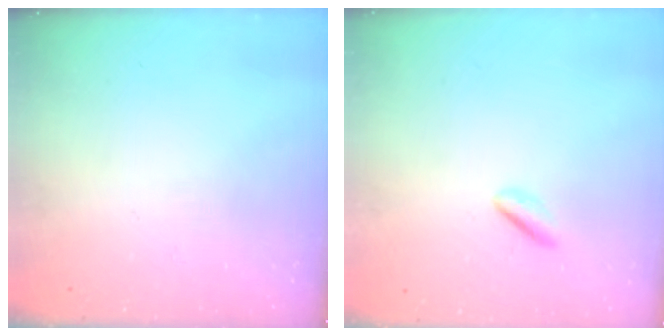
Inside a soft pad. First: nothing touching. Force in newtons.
{"total": 1.1, "press": 0.9, "slide": 0.7}